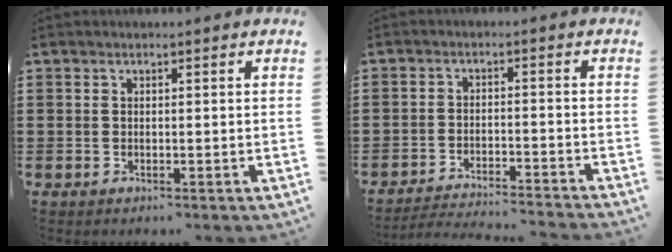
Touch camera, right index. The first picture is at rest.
{"total": 3.2, "force": [-3.2, -0.2, 0.6], "torque": [-0.021, -0.003, -0.070]}